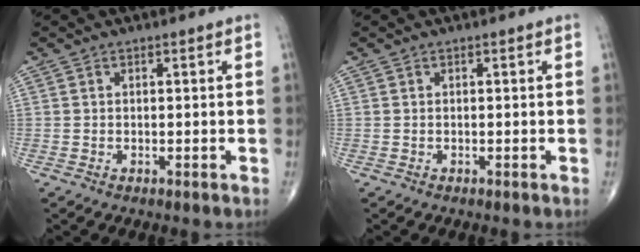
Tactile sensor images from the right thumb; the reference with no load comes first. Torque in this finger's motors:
{"motor_torque": [0.00, 0.00, 0.00, 0.00, 0.00]}